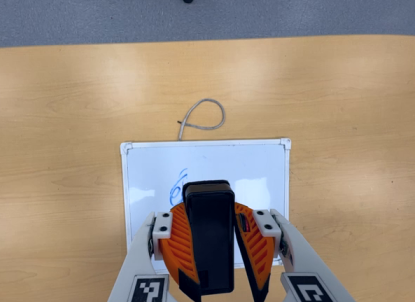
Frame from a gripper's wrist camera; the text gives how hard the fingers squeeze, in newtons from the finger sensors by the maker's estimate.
{"total": 11.6, "left": 11.4, "right": 11.9}